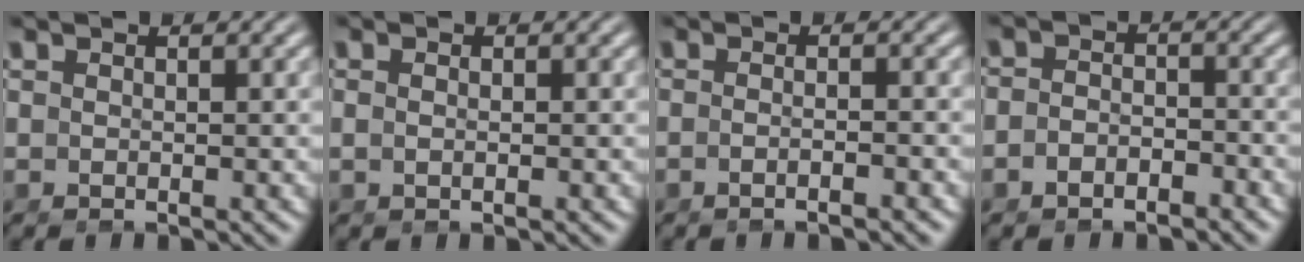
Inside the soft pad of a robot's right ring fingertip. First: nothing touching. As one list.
[{"total": 0.7, "force": [-0.2, -0.1, 0.7], "torque": [-0.014, -0.005, 0.000]}, {"total": 2.1, "force": [-1.6, -0.4, 1.3], "torque": [-0.023, 0.002, -0.030]}, {"total": 2.8, "force": [-2.4, 1.4, 0.4], "torque": [-0.010, -0.011, -0.040]}]